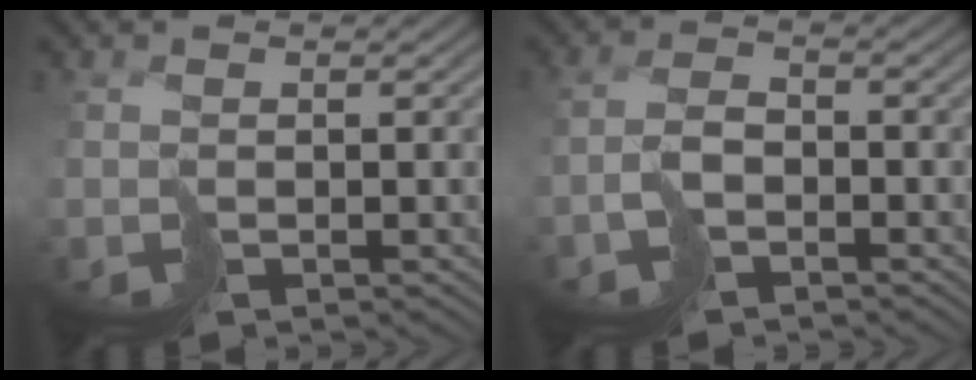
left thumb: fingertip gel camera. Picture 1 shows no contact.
{"total": 2.8, "force": [-2.0, 0.9, 1.7], "torque": [-0.025, 0.011, -0.042]}